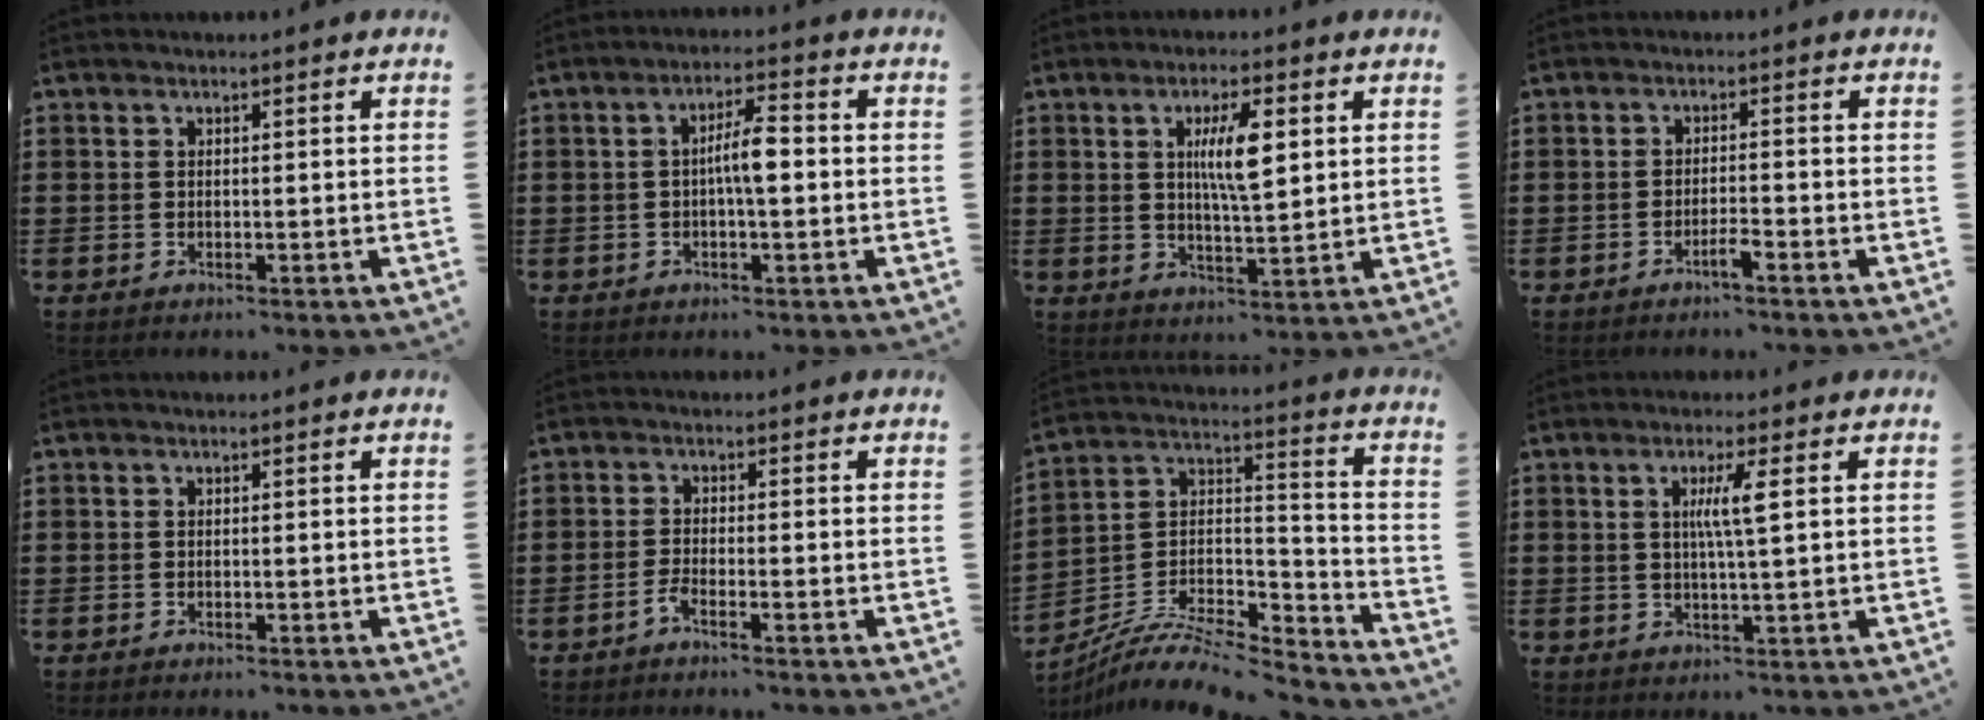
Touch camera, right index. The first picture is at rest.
{"total": 5.1, "force": [-0.3, 1.3, 4.9], "torque": [-0.088, 0.009, -0.008]}
{"total": 6.9, "force": [1.8, 1.7, 6.5], "torque": [-0.122, 0.005, 0.024]}
{"total": 2.2, "force": [-1.6, 0.1, 1.5], "torque": [-0.027, -0.001, -0.028]}
{"total": 0.0}
{"total": 1.9, "force": [-1.5, 0.0, 1.2], "torque": [-0.036, -0.006, -0.033]}
{"total": 8.7, "force": [-7.5, 2.4, 3.7], "torque": [-0.074, 0.008, -0.151]}
{"total": 4.1, "force": [0.9, -0.1, 4.0], "torque": [-0.080, -0.001, 0.011]}